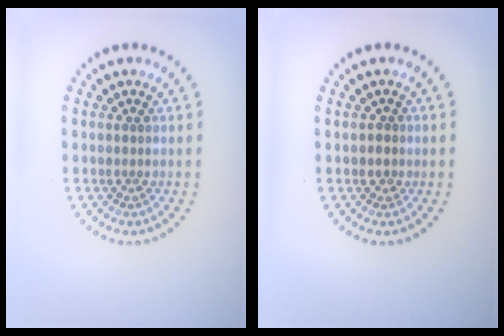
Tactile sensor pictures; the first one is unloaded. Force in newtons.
{"total": 0.6, "press": 0.5, "slide": 0.4}